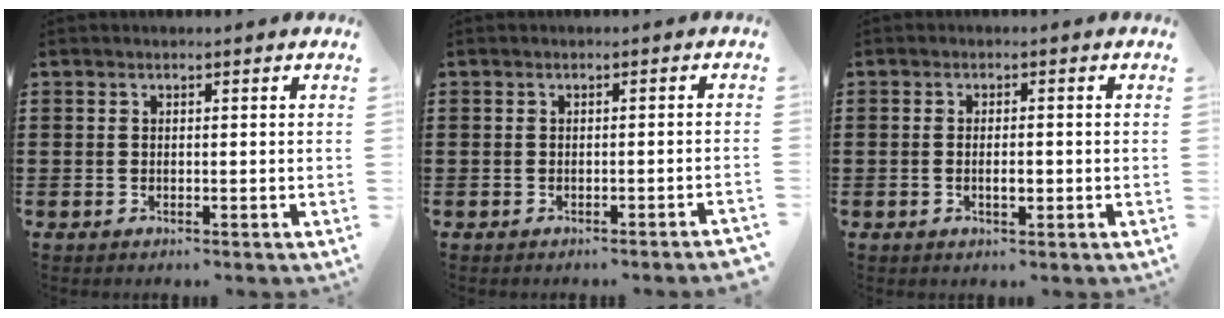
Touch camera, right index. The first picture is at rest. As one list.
[{"total": 1.0, "force": [-0.8, -0.2, 0.6], "torque": [-0.010, -0.002, -0.016]}, {"total": 2.4, "force": [-0.4, 0.9, 2.2], "torque": [-0.040, 0.003, -0.007]}]